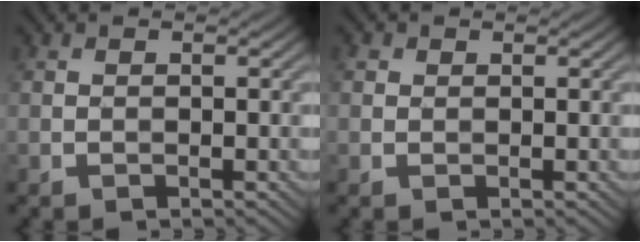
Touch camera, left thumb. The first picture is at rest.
{"total": 1.2, "force": [0.5, 1.0, 0.4], "torque": [-0.008, 0.001, 0.007]}